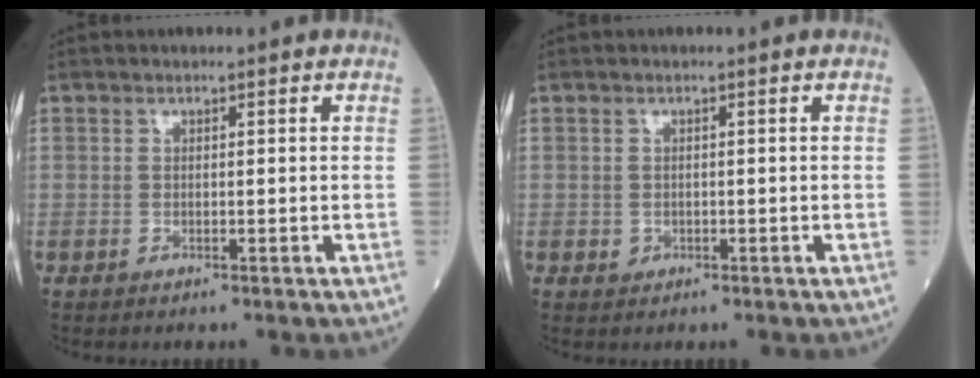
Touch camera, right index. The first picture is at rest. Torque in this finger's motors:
{"motor_torque": [0.00, 0.00, 0.00, 0.00]}